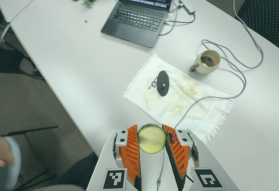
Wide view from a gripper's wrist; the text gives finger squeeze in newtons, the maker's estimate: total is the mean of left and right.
{"total": 9.0, "left": 8.6, "right": 9.3}